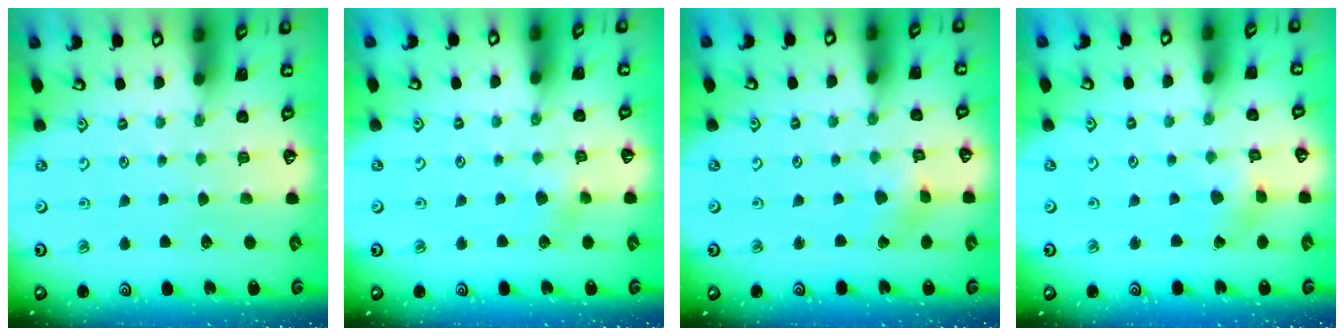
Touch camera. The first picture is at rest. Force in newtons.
{"total": 5.3, "press": 5.3, "slide": 0.8}
{"total": 1.7, "press": 1.6, "slide": 0.4}
{"total": 2.0, "press": 2.0, "slide": 0.3}